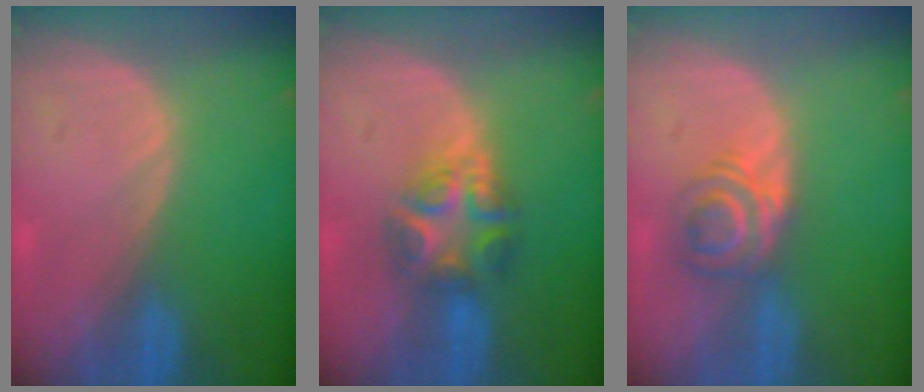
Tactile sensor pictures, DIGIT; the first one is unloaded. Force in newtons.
{"total": 6.5, "press": 6.1, "slide": 2.3}
{"total": 5.9, "press": 4.9, "slide": 3.3}